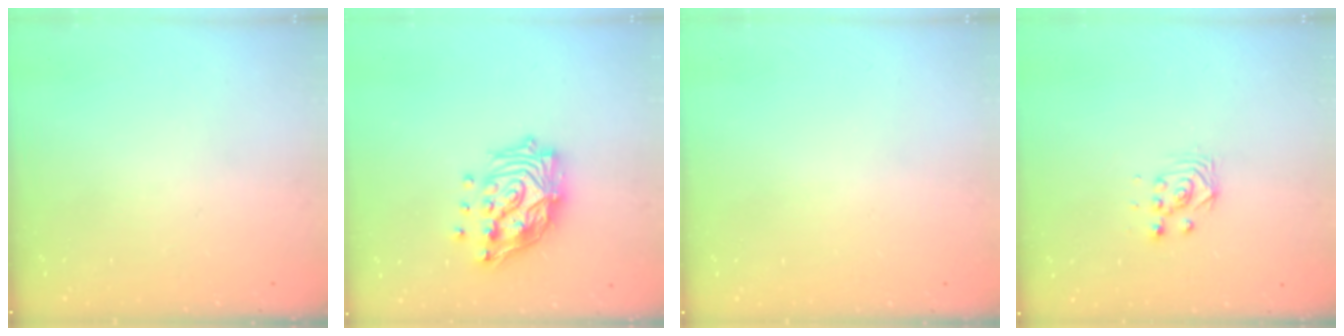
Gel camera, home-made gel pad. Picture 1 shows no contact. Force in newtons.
{"total": 16.7, "press": 16.6, "slide": 1.1}
{"total": 0.0}
{"total": 3.0, "press": 2.9, "slide": 0.3}